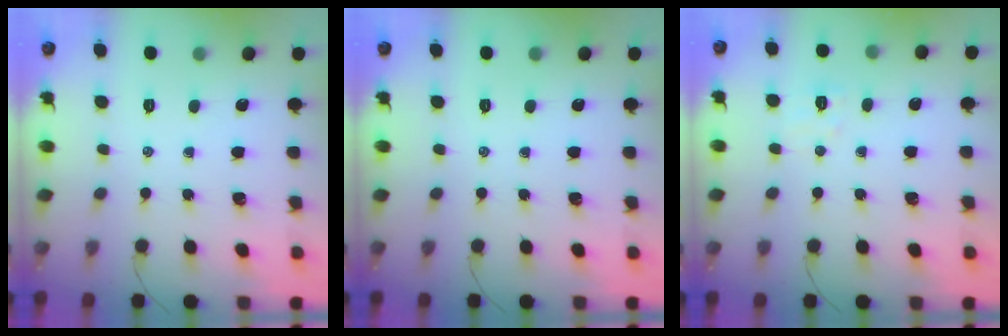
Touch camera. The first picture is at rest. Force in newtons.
{"total": 0.0}
{"total": 4.8, "press": 4.6, "slide": 1.2}